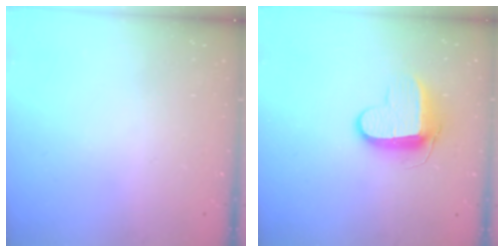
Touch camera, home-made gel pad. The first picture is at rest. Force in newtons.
{"total": 9.7, "press": 9.7, "slide": 0.9}